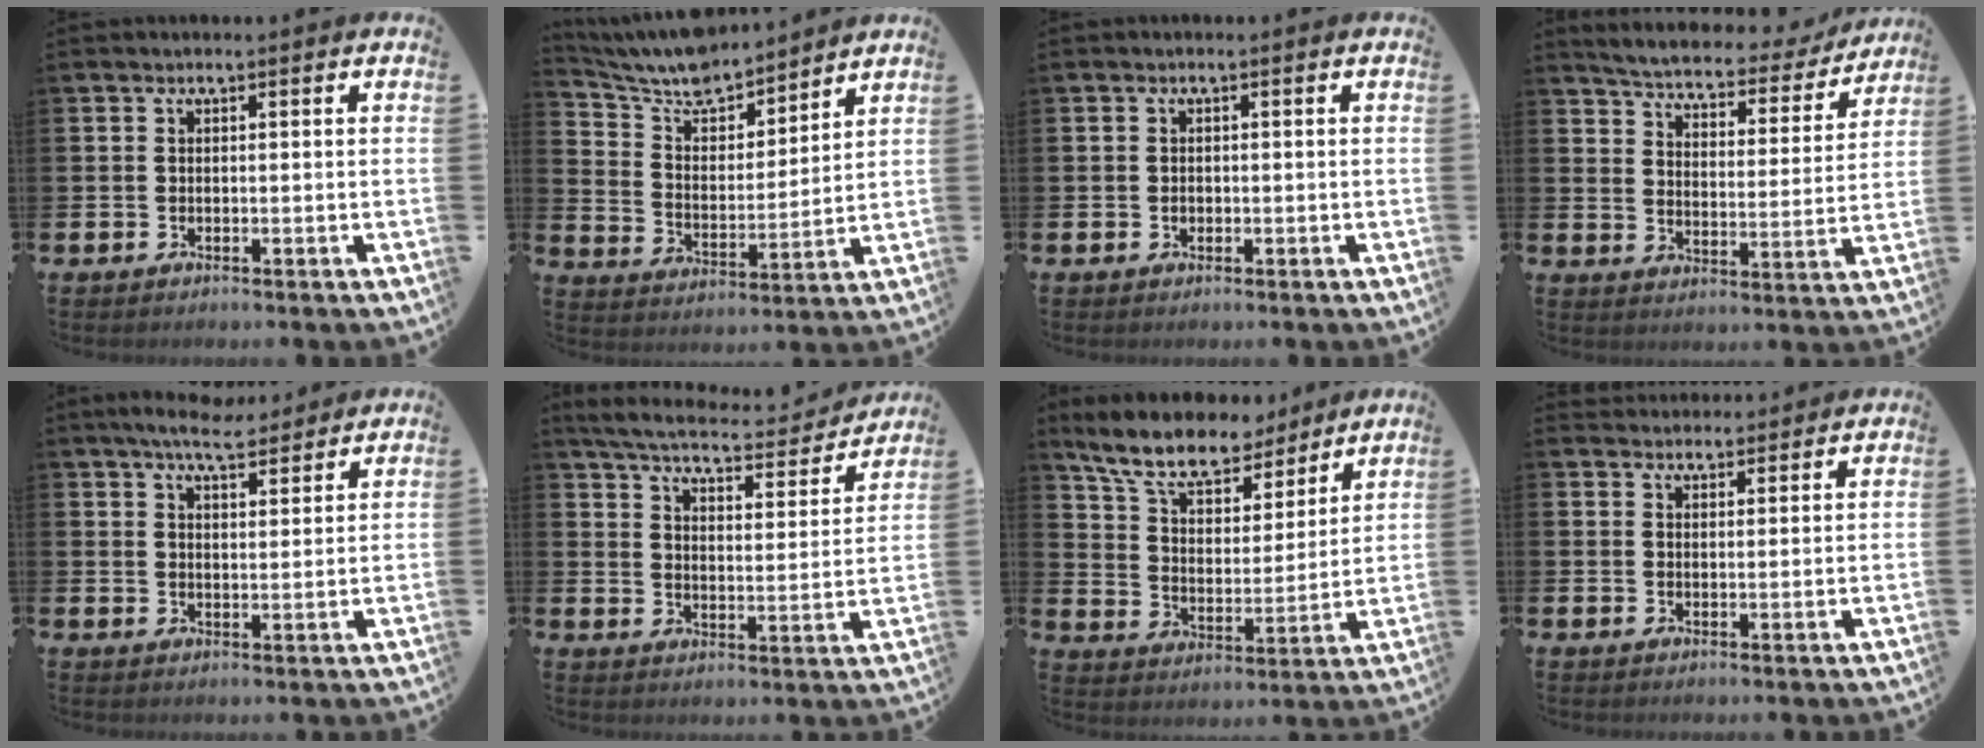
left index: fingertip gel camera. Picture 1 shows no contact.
{"total": 8.4, "force": [7.9, 2.1, 2.1], "torque": [-0.074, -0.053, 0.140]}
{"total": 0.7, "force": [0.0, 0.6, 0.2], "torque": [0.004, 0.002, -0.004]}
{"total": 4.7, "force": [4.4, 1.0, 1.0], "torque": [-0.046, -0.036, 0.070]}
{"total": 5.9, "force": [5.5, 1.1, 1.7], "torque": [-0.036, -0.023, 0.098]}
{"total": 6.1, "force": [5.7, 0.8, 1.8], "torque": [-0.063, -0.041, 0.095]}
{"total": 10.2, "force": [8.9, 3.4, 3.7], "torque": [-0.108, -0.051, 0.159]}
{"total": 3.0, "force": [2.9, 0.9, -0.2], "torque": [0.000, -0.011, 0.054]}